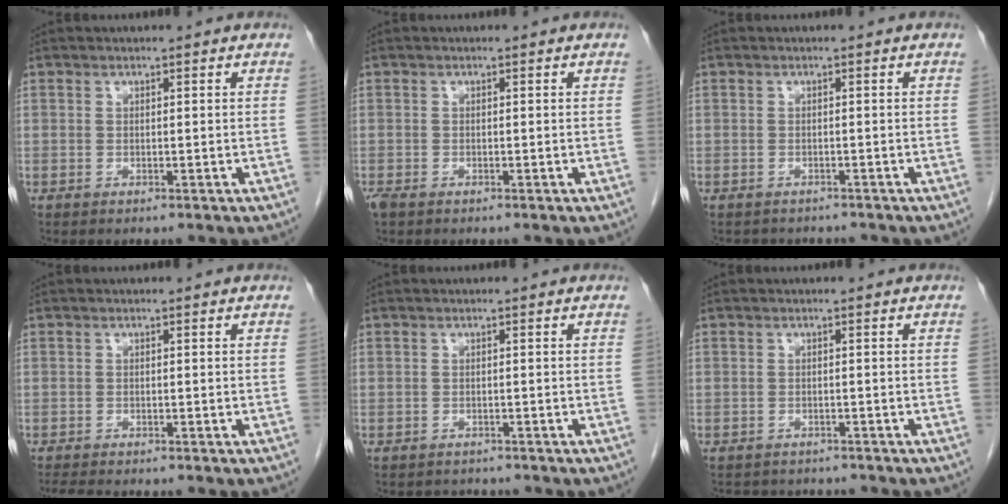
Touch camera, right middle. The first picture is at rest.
{"total": 1.7, "force": [-1.2, 0.8, 0.9], "torque": [-0.023, -0.005, -0.019]}
{"total": 3.2, "force": [-2.8, 1.4, 0.2], "torque": [-0.003, -0.001, -0.037]}
{"total": 3.6, "force": [-3.2, 0.4, 1.6], "torque": [-0.026, -0.011, -0.051]}
{"total": 2.0, "force": [-1.8, 0.8, -0.3], "torque": [0.002, -0.002, -0.029]}
{"total": 4.4, "force": [-4.0, 1.8, 0.3], "torque": [-0.002, 0.001, -0.052]}